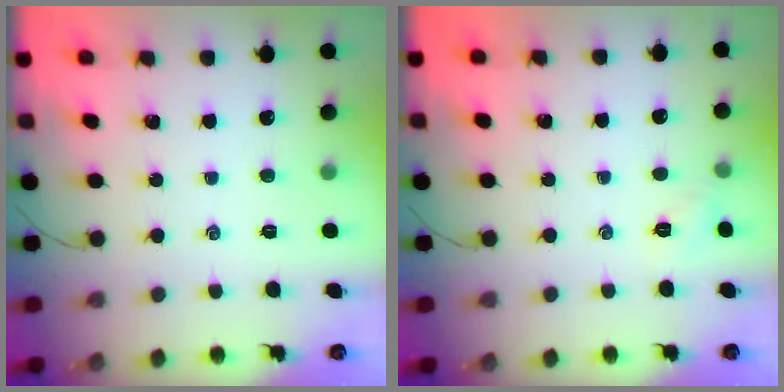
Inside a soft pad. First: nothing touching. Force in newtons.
{"total": 5.2, "press": 4.9, "slide": 1.7}